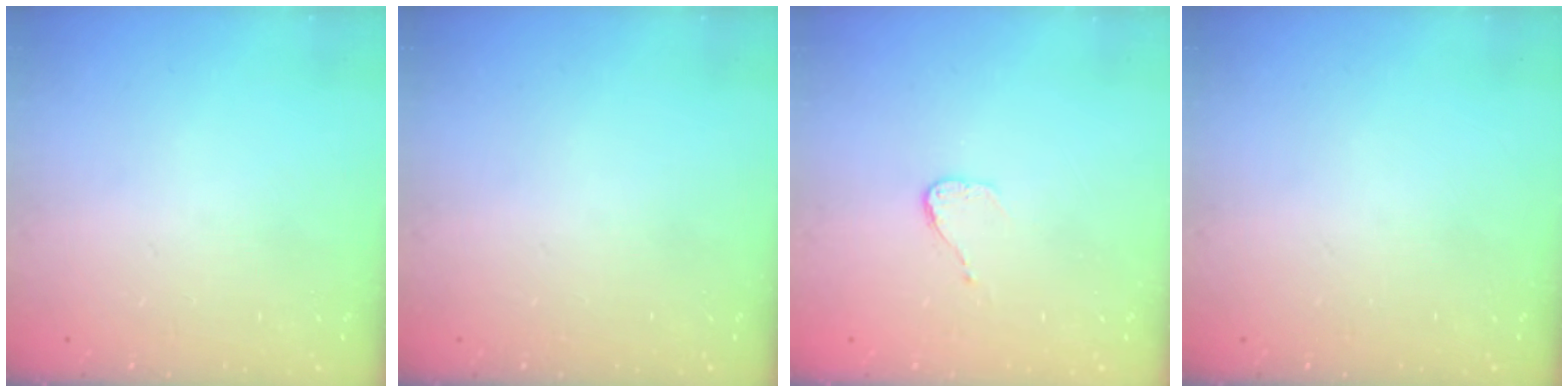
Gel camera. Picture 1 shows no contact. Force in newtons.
{"total": 0.0}
{"total": 4.2, "press": 4.2, "slide": 0.4}
{"total": 0.0}